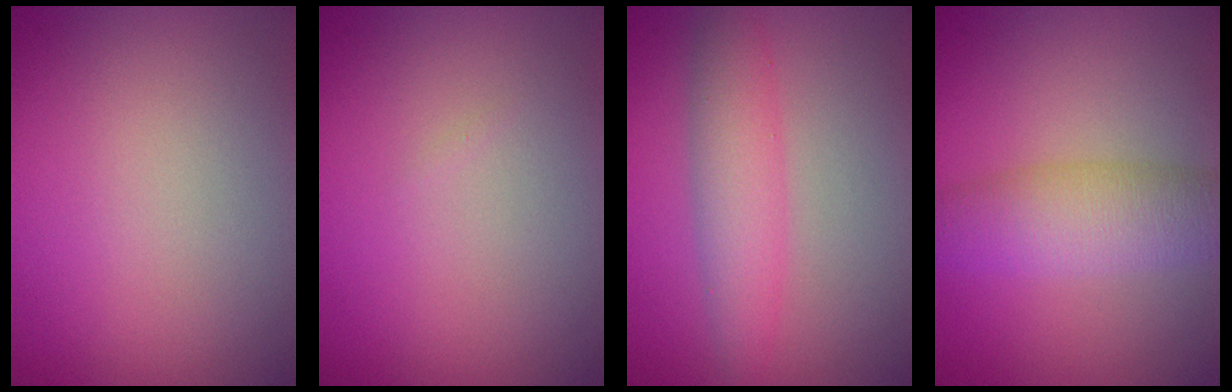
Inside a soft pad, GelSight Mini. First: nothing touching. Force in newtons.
{"total": 0.0}
{"total": 3.3, "press": 3.3, "slide": 0.1}
{"total": 4.7, "press": 4.7, "slide": 0.1}